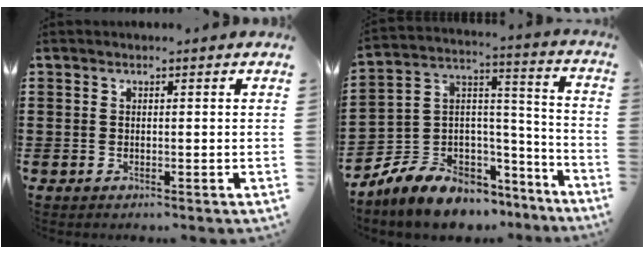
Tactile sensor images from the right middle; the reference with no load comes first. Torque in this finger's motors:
{"motor_torque": [2.14, 0.00, 1.05, 0.21]}